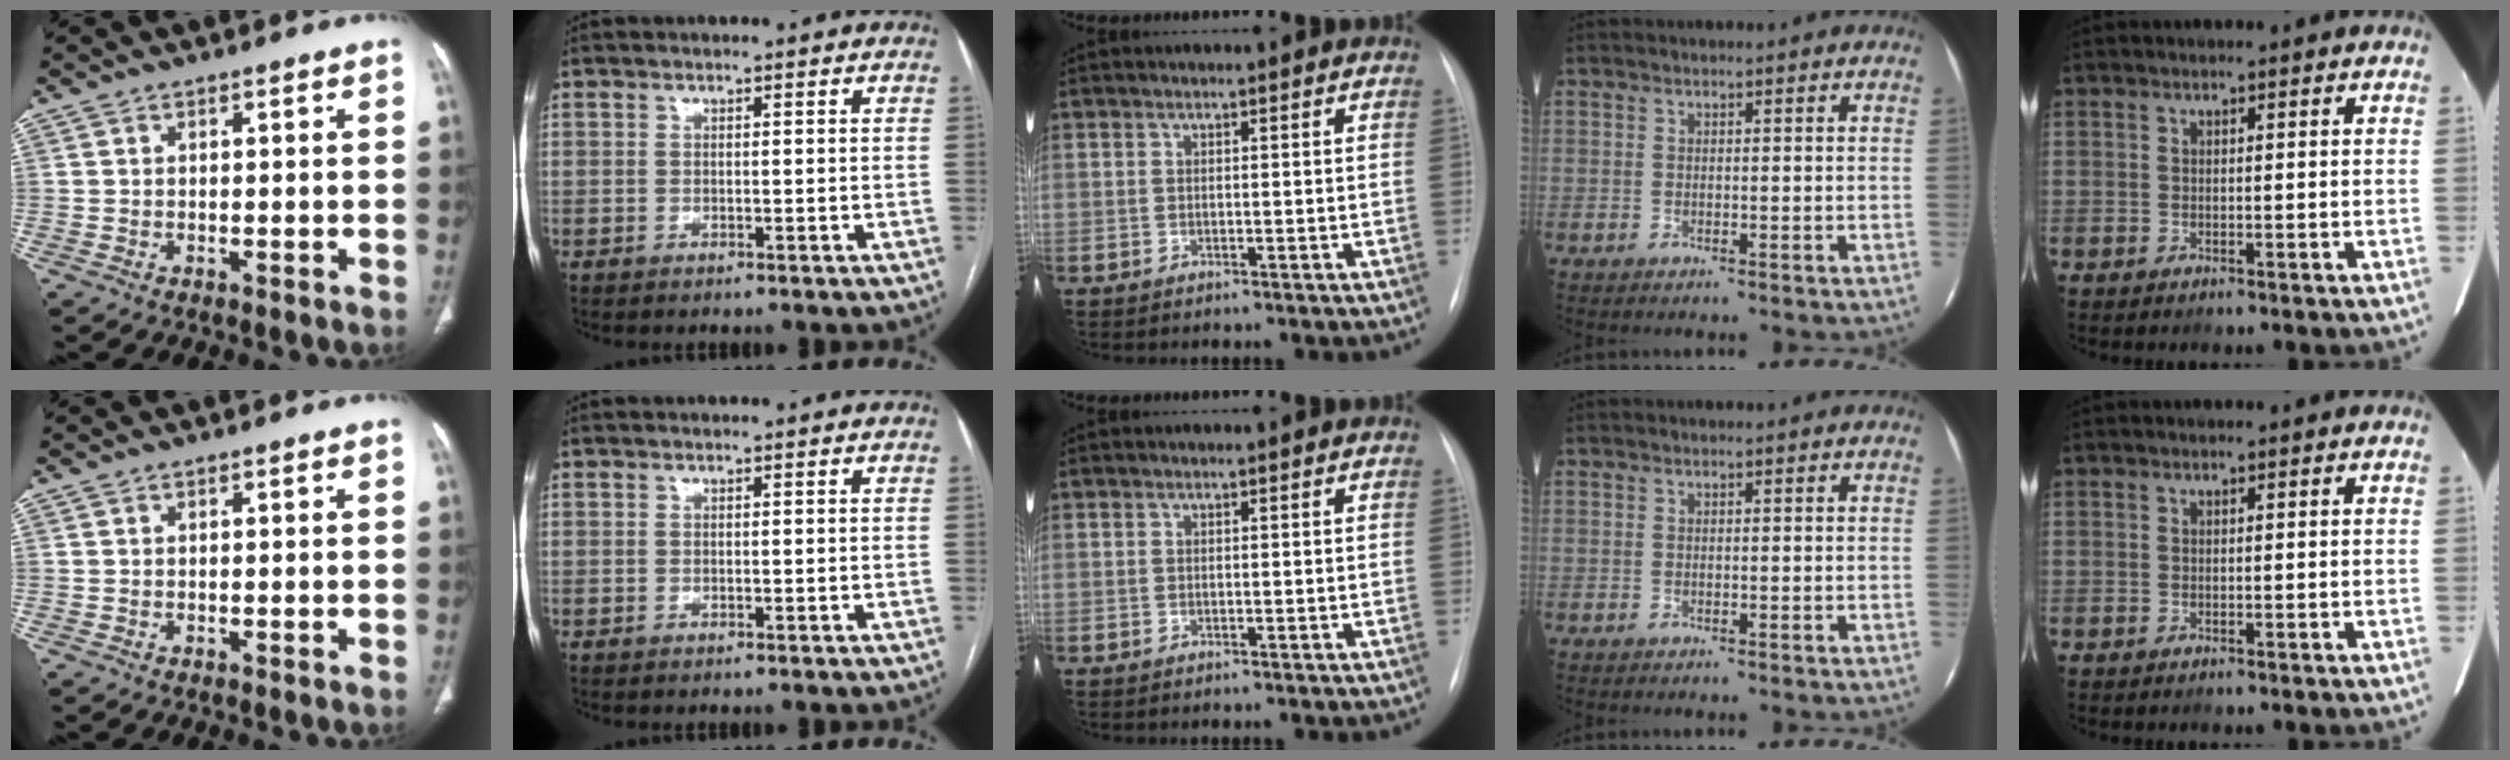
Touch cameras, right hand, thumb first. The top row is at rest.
{}